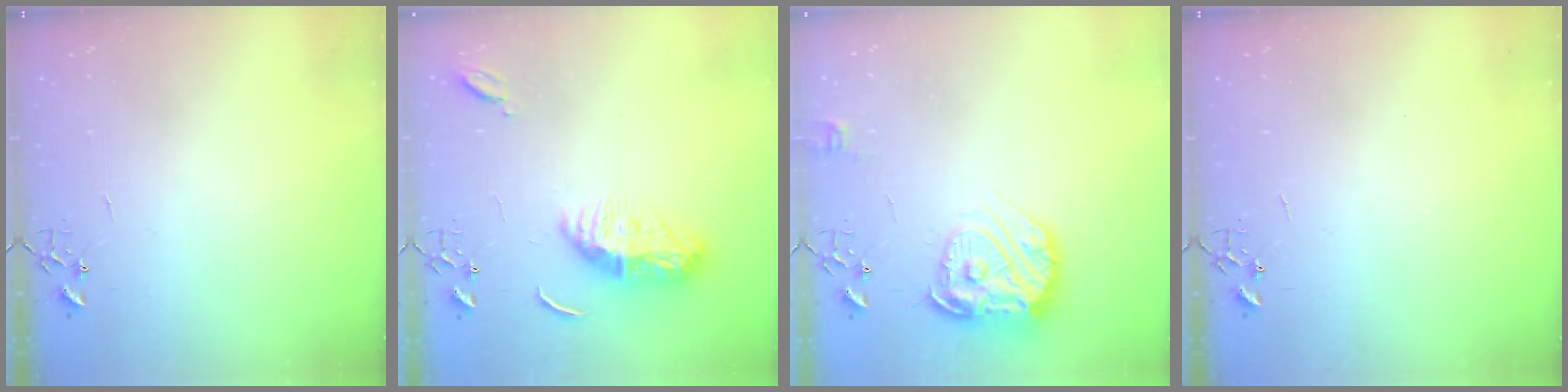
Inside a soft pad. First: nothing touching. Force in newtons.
{"total": 11.1, "press": 11.0, "slide": 1.0}
{"total": 17.2, "press": 17.1, "slide": 1.4}
{"total": 0.0}